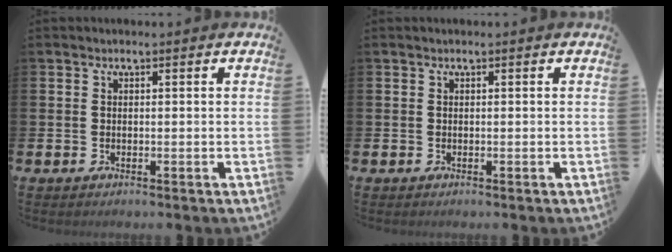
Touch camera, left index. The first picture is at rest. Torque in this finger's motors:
{"motor_torque": [0.25, 0.05, -0.03, -0.01]}